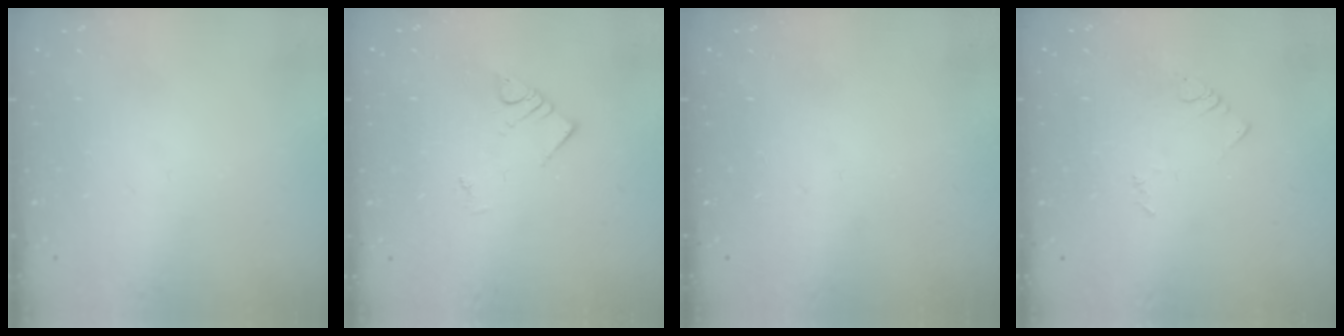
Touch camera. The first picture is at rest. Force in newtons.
{"total": 3.7, "press": 3.6, "slide": 0.6}
{"total": 0.0}
{"total": 3.7, "press": 3.7, "slide": 0.3}